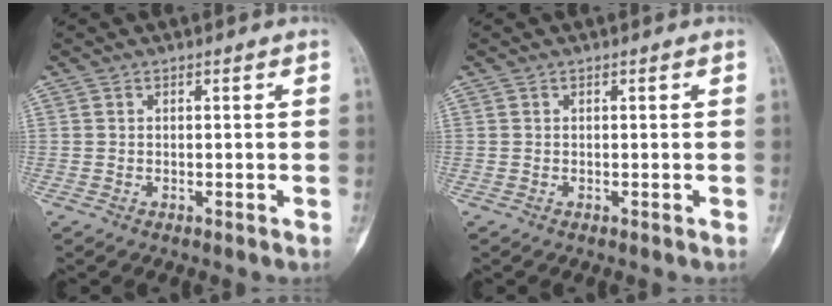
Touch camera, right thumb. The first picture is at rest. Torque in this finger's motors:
{"motor_torque": [0.00, 0.00, 0.01, 0.00, 0.01]}